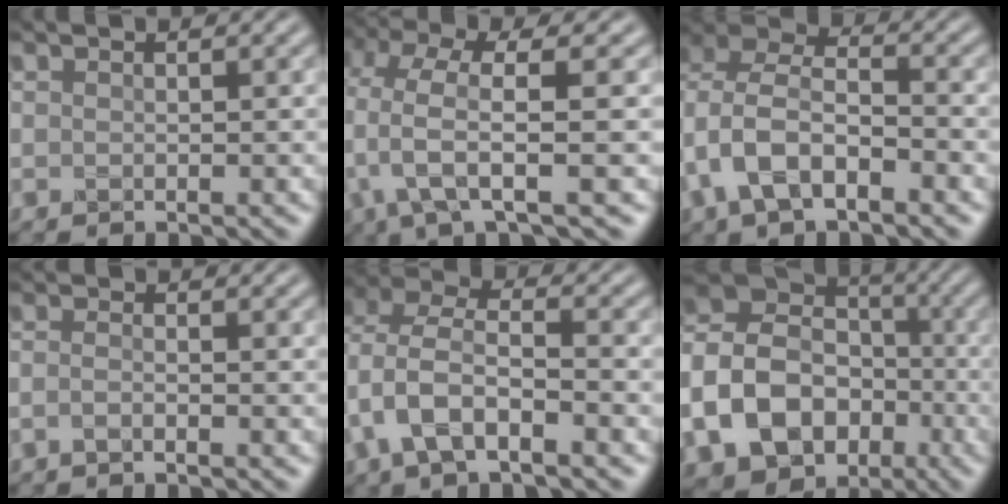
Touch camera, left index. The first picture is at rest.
{"total": 6.3, "force": [0.3, 1.7, 6.0], "torque": [-0.124, 0.003, 0.002]}
{"total": 7.2, "force": [-2.0, 4.6, 5.0], "torque": [-0.105, 0.008, -0.045]}
{"total": 1.1, "force": [-0.8, 0.3, 0.7], "torque": [-0.014, 0.000, -0.019]}
{"total": 6.5, "force": [-1.8, 4.0, 4.8], "torque": [-0.103, 0.010, -0.039]}
{"total": 12.9, "force": [-4.4, 10.2, 6.5], "torque": [-0.168, -0.009, -0.087]}